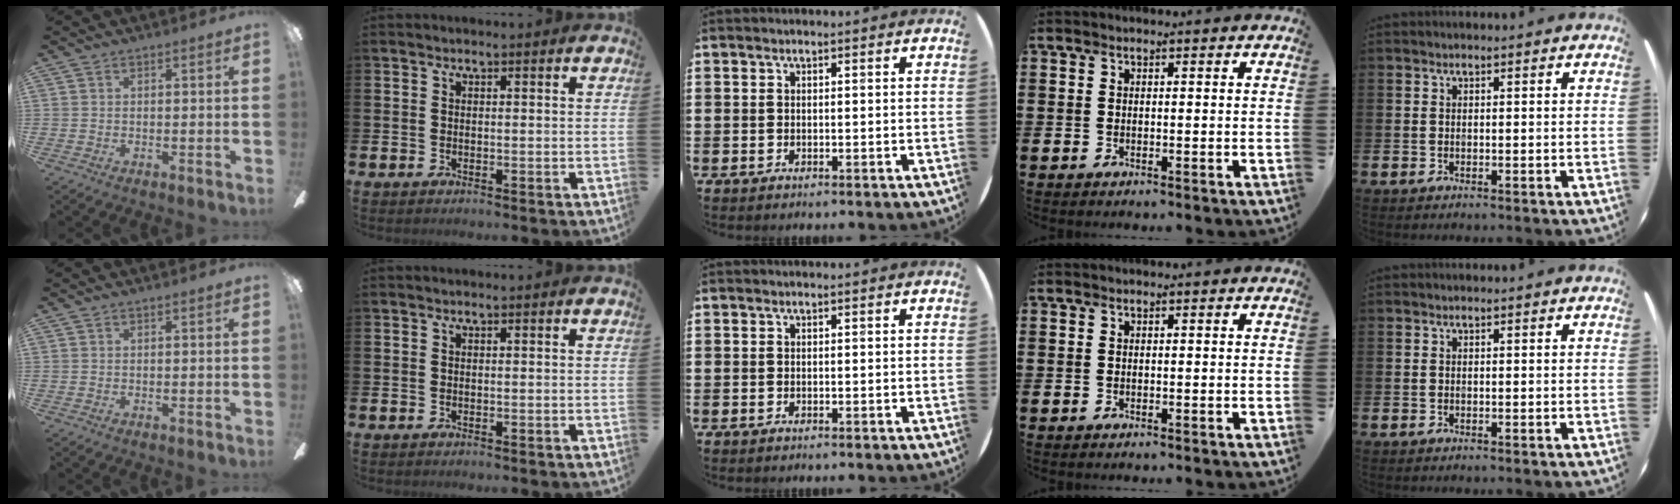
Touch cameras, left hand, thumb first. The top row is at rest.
{}